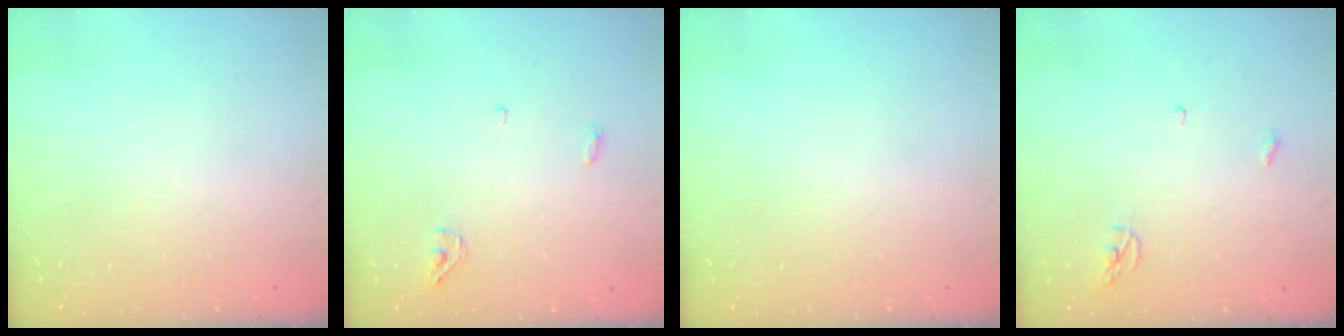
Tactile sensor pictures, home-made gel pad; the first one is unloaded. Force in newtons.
{"total": 3.6, "press": 3.5, "slide": 0.9}
{"total": 0.0}
{"total": 3.5, "press": 3.5, "slide": 0.3}